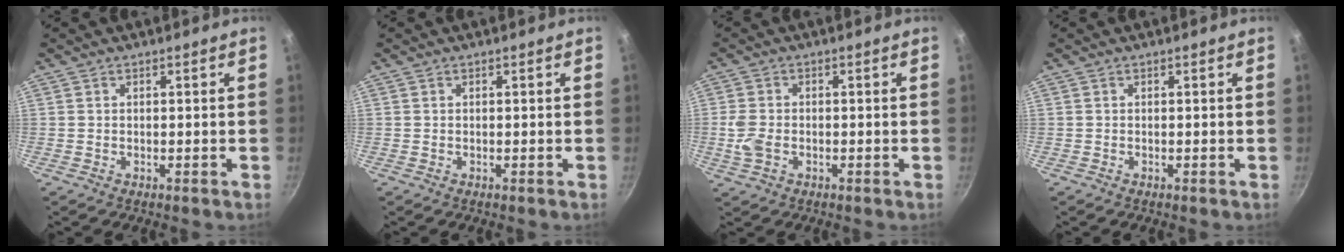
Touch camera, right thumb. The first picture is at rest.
{"total": 0.0}
{"total": 4.7, "force": [-1.0, 3.3, 3.2], "torque": [-0.069, 0.003, -0.021]}
{"total": 0.0}